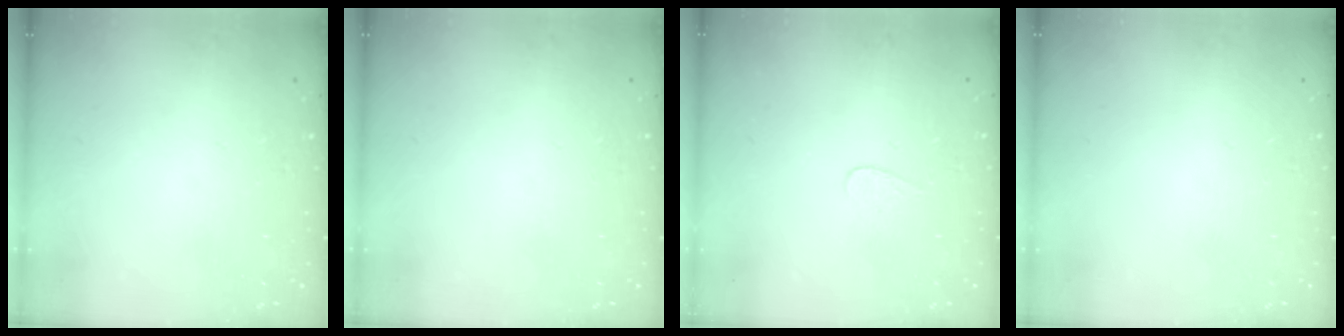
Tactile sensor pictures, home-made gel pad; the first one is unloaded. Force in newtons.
{"total": 0.0}
{"total": 3.1, "press": 3.0, "slide": 0.3}
{"total": 0.0}